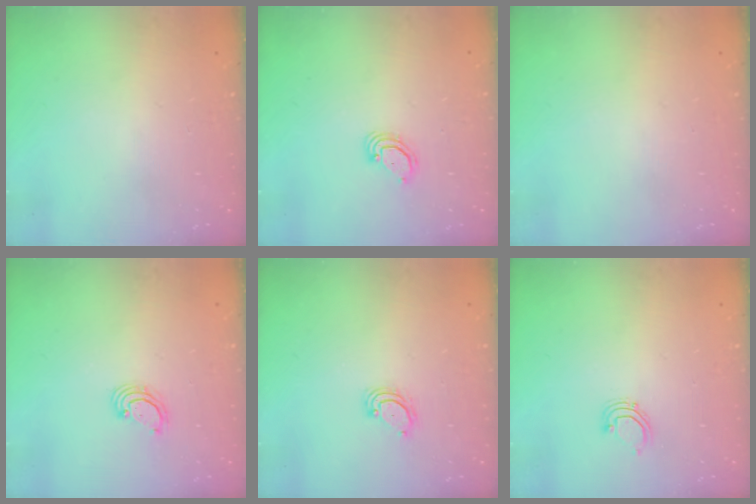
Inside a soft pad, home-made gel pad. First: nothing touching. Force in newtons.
{"total": 2.9, "press": 2.9, "slide": 0.2}
{"total": 0.0}
{"total": 2.8, "press": 2.8, "slide": 0.3}
{"total": 3.2, "press": 3.2, "slide": 0.3}
{"total": 3.4, "press": 3.3, "slide": 0.8}